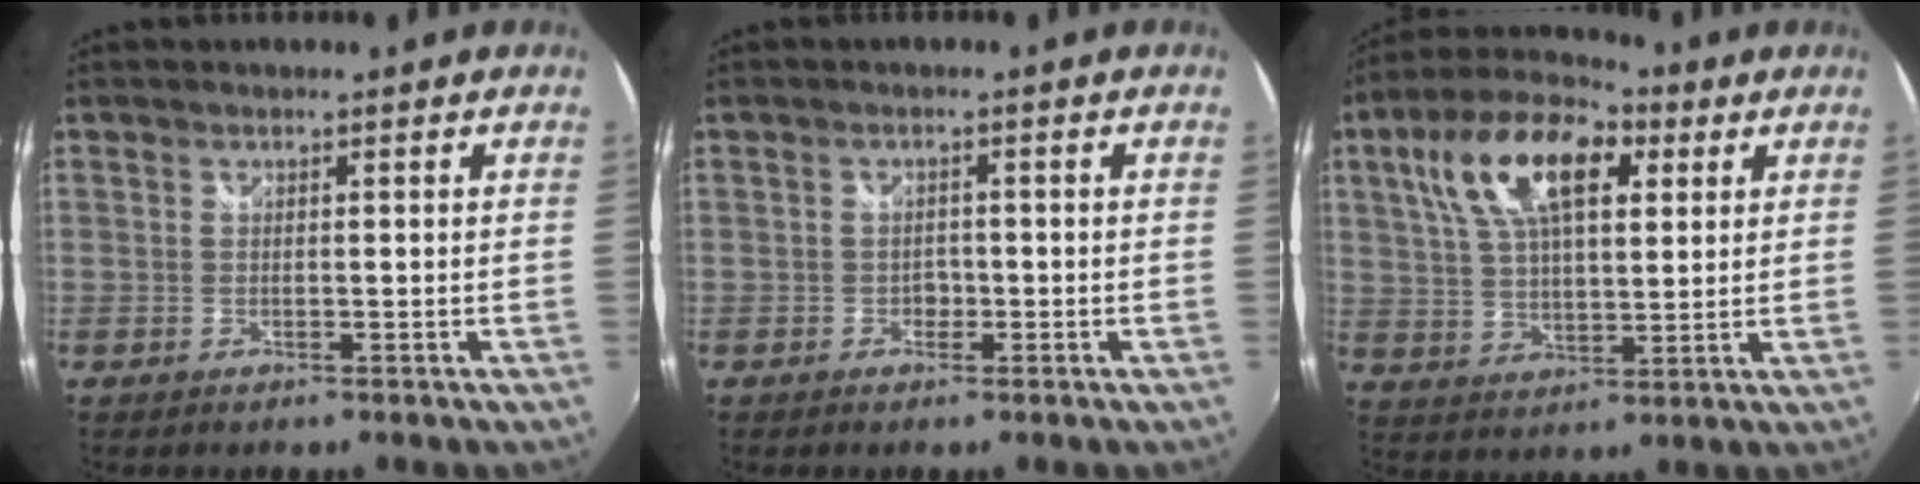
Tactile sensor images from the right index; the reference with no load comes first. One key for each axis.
{"total": 1.5, "fx": -0.7, "fy": 1.3, "fz": 0.3, "tx": -0.005, "ty": 0.001, "tz": -0.011}
{"total": 16.6, "fx": 6.7, "fy": 7.9, "fz": 13.0, "tx": -0.247, "ty": 0.037, "tz": 0.114}